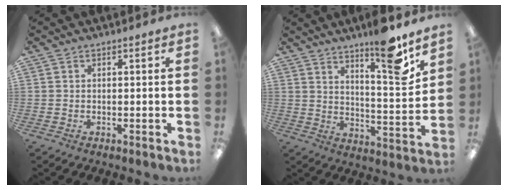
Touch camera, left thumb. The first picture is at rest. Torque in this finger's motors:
{"motor_torque": [1.78, 0.82, 1.09, -1.06, 0.12]}